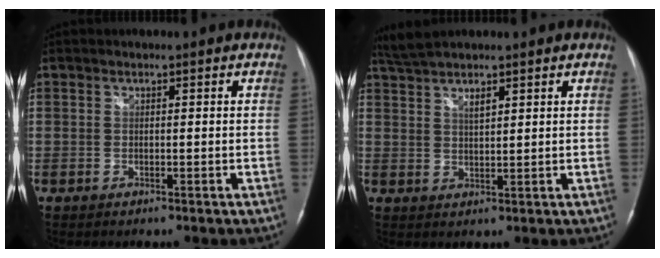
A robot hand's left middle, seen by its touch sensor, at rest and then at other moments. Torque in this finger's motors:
{"motor_torque": [0.45, -0.34, -0.01, 0.04]}